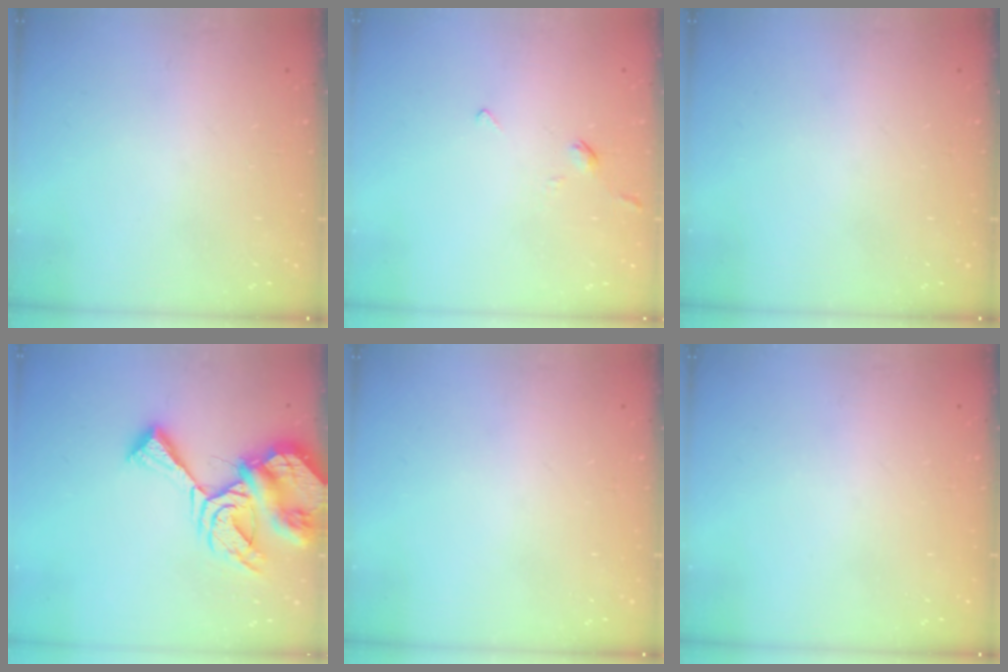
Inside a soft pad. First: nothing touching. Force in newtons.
{"total": 2.4, "press": 2.3, "slide": 0.6}
{"total": 0.0}
{"total": 14.7, "press": 14.6, "slide": 1.6}
{"total": 0.0}
{"total": 0.0}